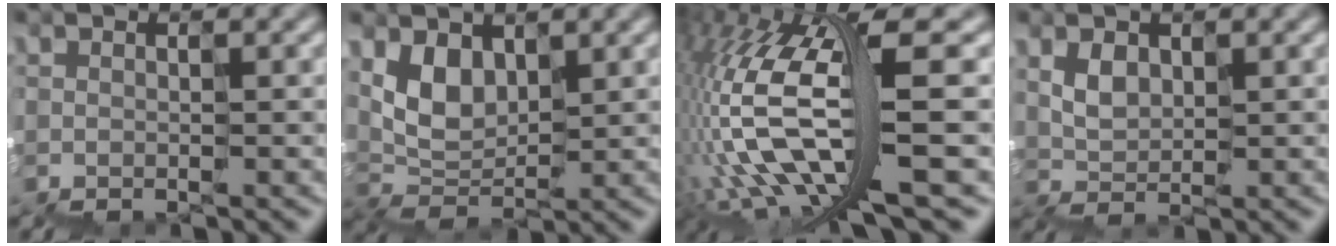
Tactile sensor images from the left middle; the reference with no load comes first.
{"total": 3.0, "force": [2.0, 2.0, 0.9], "torque": [-0.025, 0.000, 0.040]}
{"total": 11.7, "force": [-1.8, 3.5, 11.1], "torque": [-0.252, 0.009, -0.022]}
{"total": 1.7, "force": [1.1, 1.2, 0.3], "torque": [-0.014, 0.010, 0.022]}